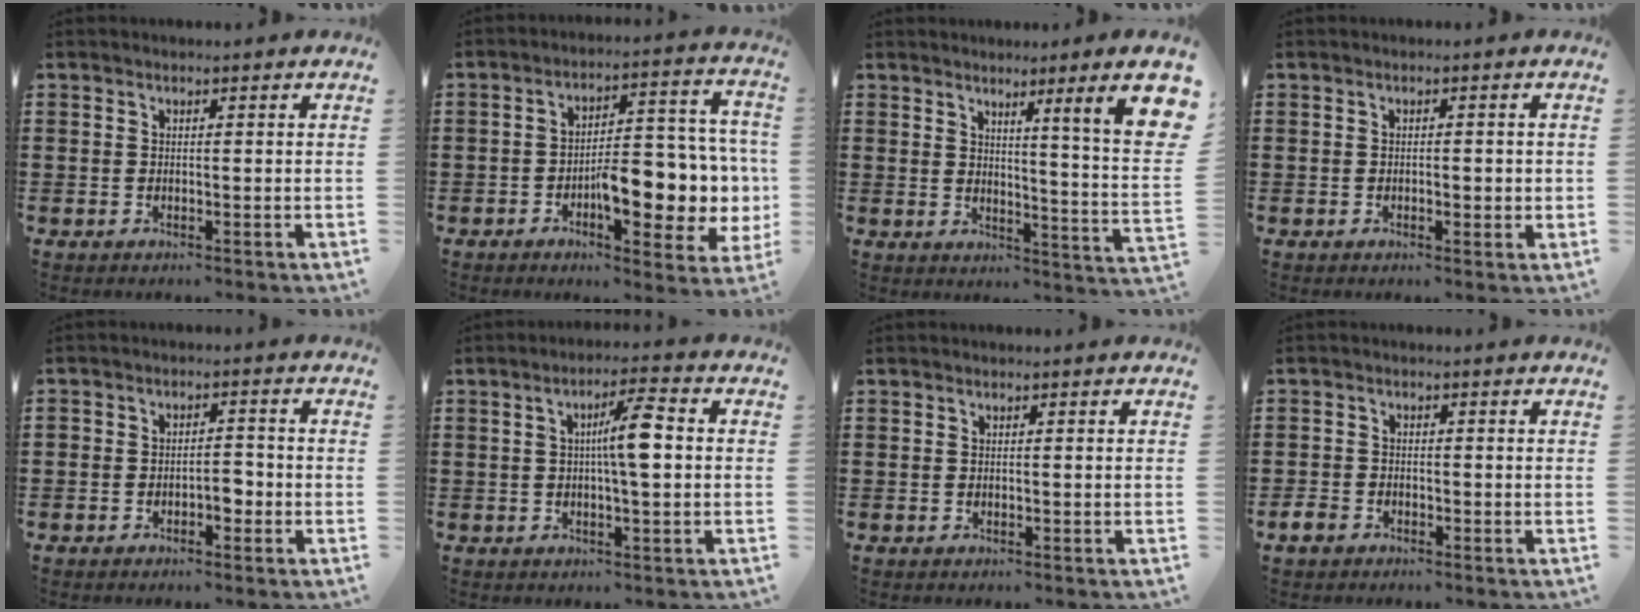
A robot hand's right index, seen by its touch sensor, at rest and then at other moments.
{"total": 9.6, "force": [-2.2, 4.0, 8.4], "torque": [-0.110, -0.012, -0.040]}
{"total": 7.3, "force": [3.3, -0.3, 6.5], "torque": [-0.101, -0.033, 0.045]}
{"total": 1.4, "force": [-0.3, 0.5, 1.3], "torque": [-0.023, 0.000, -0.006]}
{"total": 2.9, "force": [-1.5, 1.5, 1.9], "torque": [-0.037, 0.006, -0.030]}
{"total": 6.2, "force": [0.3, 0.7, 6.1], "torque": [-0.112, 0.004, -0.001]}
{"total": 0.0}
{"total": 2.1, "force": [-1.6, 1.2, 0.7], "torque": [-0.023, 0.000, -0.035]}